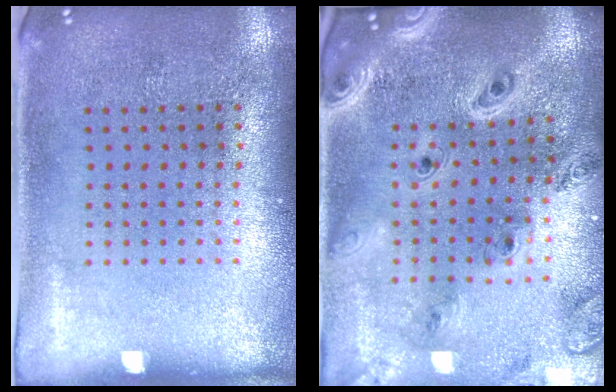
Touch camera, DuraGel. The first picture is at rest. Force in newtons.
{"total": 2.5, "press": 2.2, "slide": 1.2}